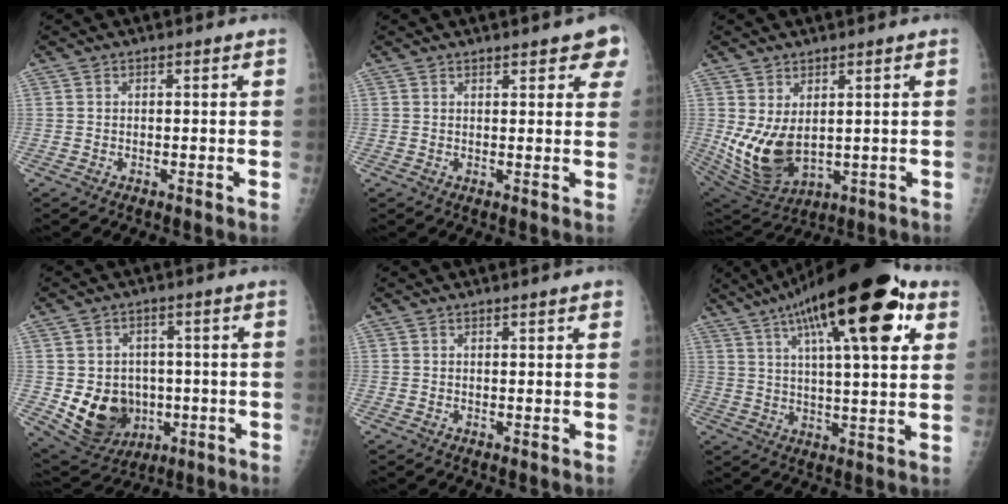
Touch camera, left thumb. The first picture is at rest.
{"total": 5.7, "force": [3.6, 2.0, 4.0], "torque": [-0.021, -0.009, 0.040]}
{"total": 10.7, "force": [1.1, 6.6, 8.4], "torque": [-0.153, -0.023, 0.046]}
{"total": 12.3, "force": [-1.8, 10.2, 6.6], "torque": [-0.075, 0.001, -0.006]}
{"total": 1.7, "force": [1.2, 0.2, 1.3], "torque": [-0.015, -0.001, 0.013]}
{"total": 24.6, "force": [11.6, 7.2, 20.5], "torque": [-0.309, -0.002, 0.177]}